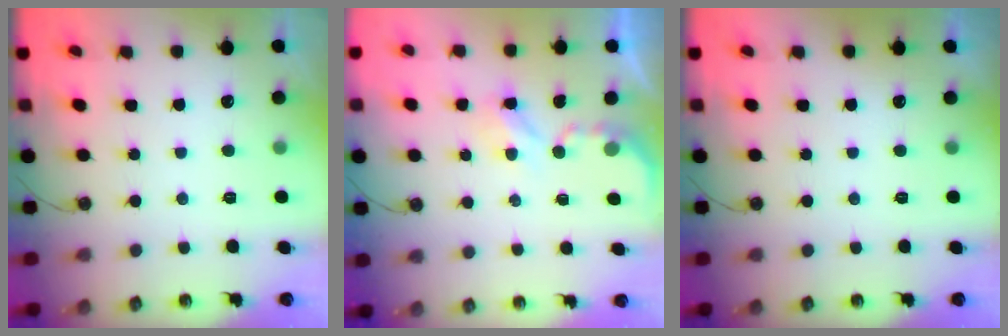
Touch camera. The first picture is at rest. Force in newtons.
{"total": 2.8, "press": 2.8, "slide": 0.4}
{"total": 0.0}